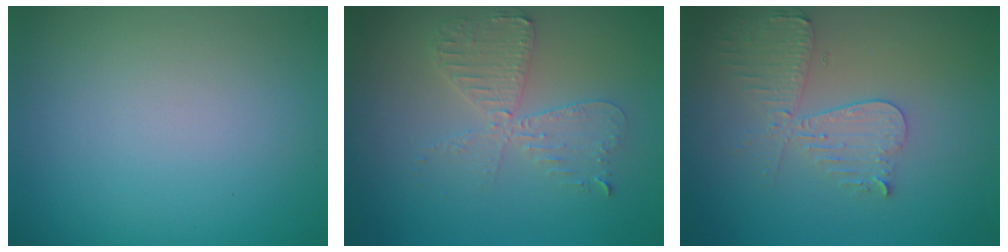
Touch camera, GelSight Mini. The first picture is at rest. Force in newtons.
{"total": 3.8, "press": 3.3, "slide": 1.9}
{"total": 3.9, "press": 3.4, "slide": 1.8}